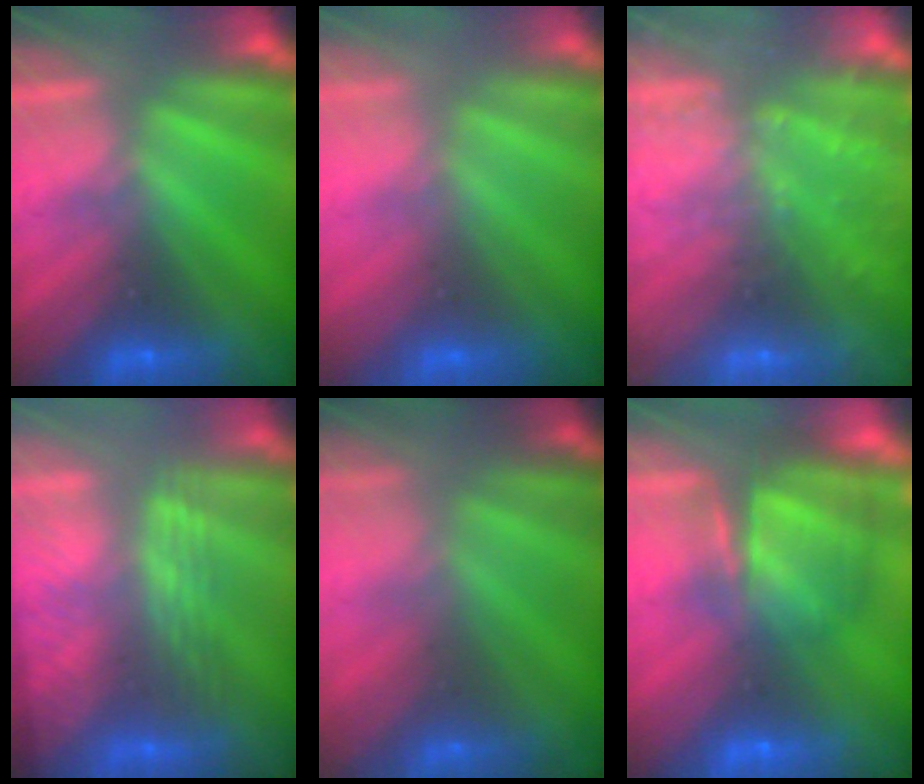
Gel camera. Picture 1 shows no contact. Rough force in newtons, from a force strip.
{"total": 2.9}
{"total": 7.7}
{"total": 2.7}
{"total": 7.3}
{"total": 7.1}